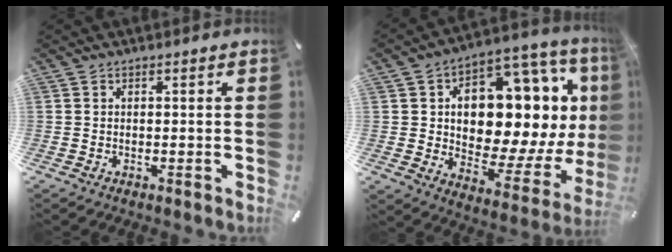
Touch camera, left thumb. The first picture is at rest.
{"total": 19.7, "force": [5.2, 11.9, 14.8], "torque": [-0.214, -0.055, 0.085]}